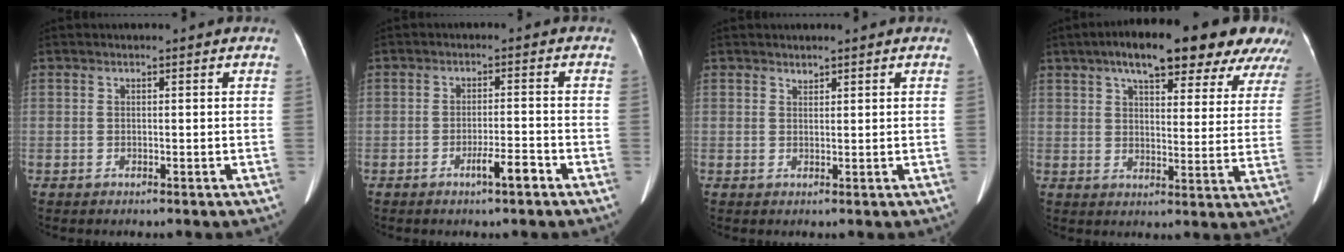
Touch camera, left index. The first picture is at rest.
{"total": 3.6, "force": [-2.3, 0.2, 2.8], "torque": [-0.048, -0.002, -0.038]}
{"total": 0.8, "force": [0.7, 0.2, 0.1], "torque": [-0.005, 0.000, 0.014]}
{"total": 21.9, "force": [16.1, 6.3, 13.4], "torque": [-0.179, 0.043, 0.198]}